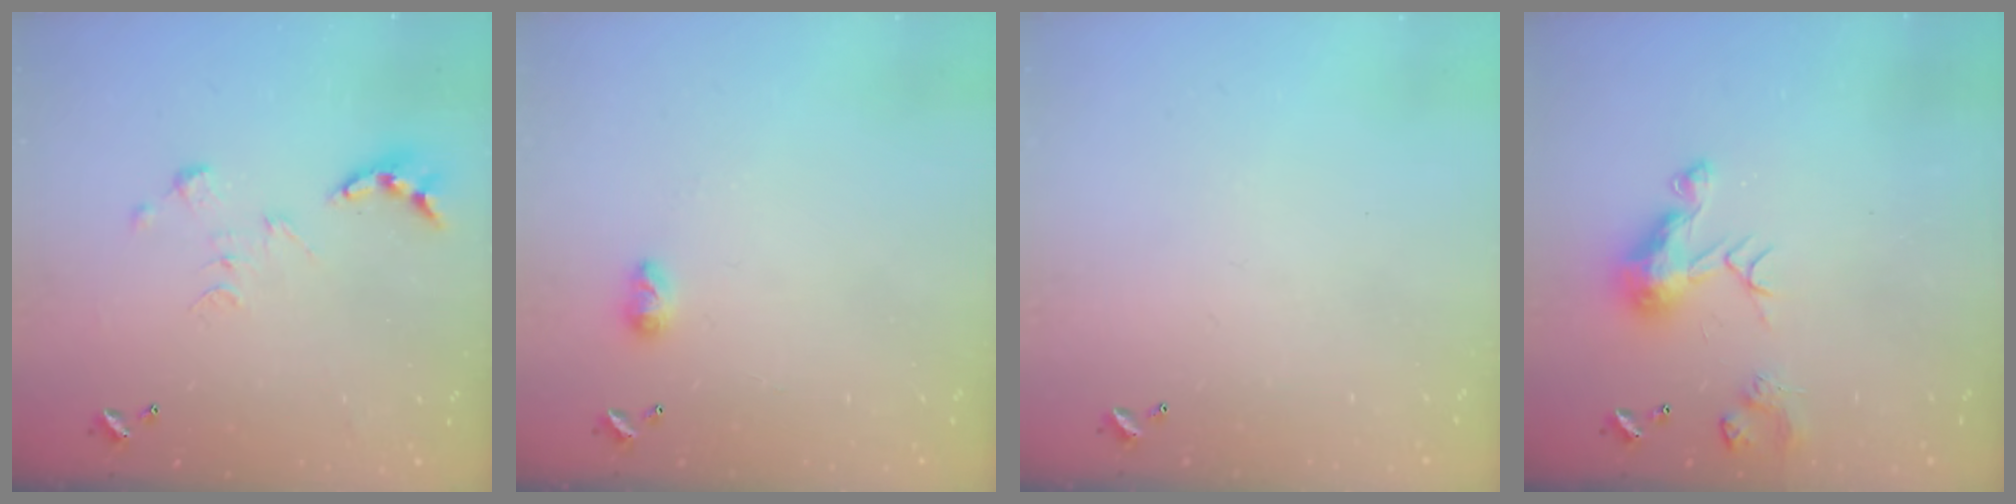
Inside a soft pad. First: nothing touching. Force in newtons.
{"total": 4.9, "press": 4.8, "slide": 0.7}
{"total": 0.0}
{"total": 7.8, "press": 7.7, "slide": 0.7}